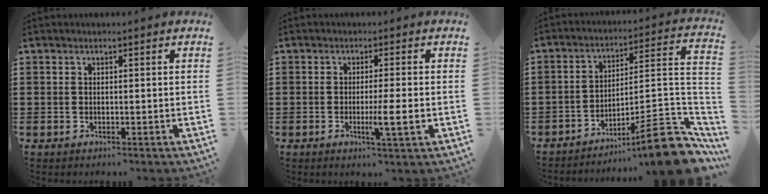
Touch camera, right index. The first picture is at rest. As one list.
[{"total": 4.5, "force": [-1.1, -0.1, 4.4], "torque": [-0.073, -0.013, -0.020]}, {"total": 11.9, "force": [-8.2, 1.4, 8.5], "torque": [-0.114, 0.018, -0.147]}]